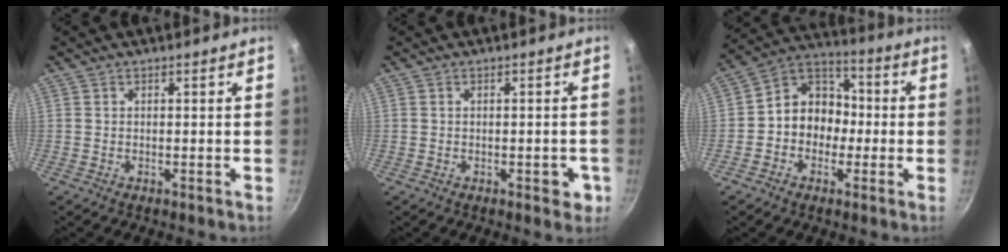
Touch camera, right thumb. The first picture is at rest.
{"total": 3.2, "force": [-1.0, 1.7, 2.5], "torque": [-0.012, 0.008, -0.013]}
{"total": 11.2, "force": [-1.5, 9.5, 5.7], "torque": [-0.038, 0.045, -0.046]}